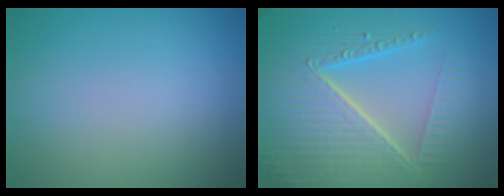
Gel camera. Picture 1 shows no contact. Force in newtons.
{"total": 8.8, "press": 6.1, "slide": 6.4}